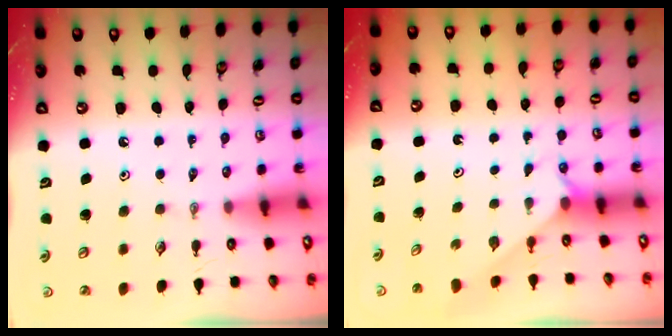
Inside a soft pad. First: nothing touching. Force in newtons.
{"total": 2.1, "press": 2.1, "slide": 0.3}